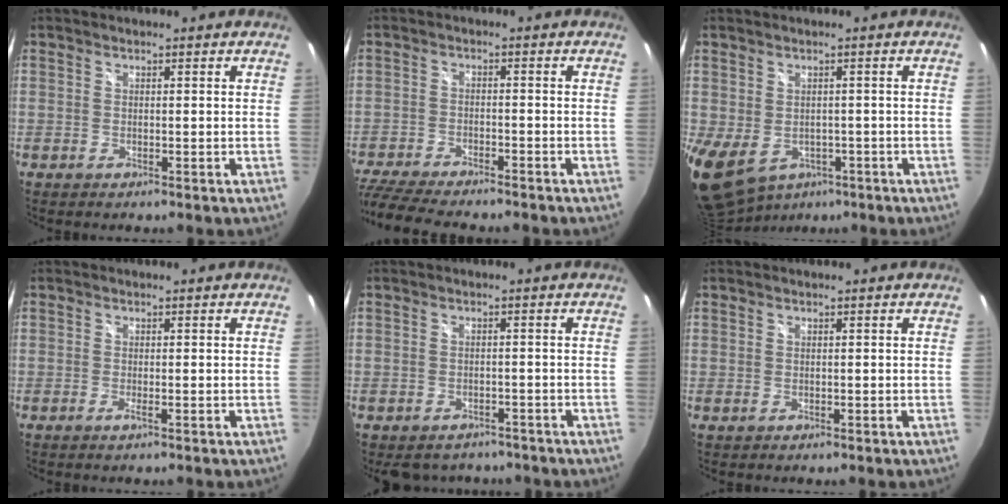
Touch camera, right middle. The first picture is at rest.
{"total": 13.7, "force": [-11.9, 2.8, 6.3], "torque": [-0.153, -0.031, -0.200]}
{"total": 12.3, "force": [-4.4, 9.2, 6.9], "torque": [-0.165, -0.039, -0.050]}
{"total": 0.8, "force": [-0.4, -0.2, 0.7], "torque": [-0.013, -0.003, -0.009]}
{"total": 6.4, "force": [-5.0, 3.4, 1.9], "torque": [-0.035, -0.005, -0.062]}
{"total": 0.0}